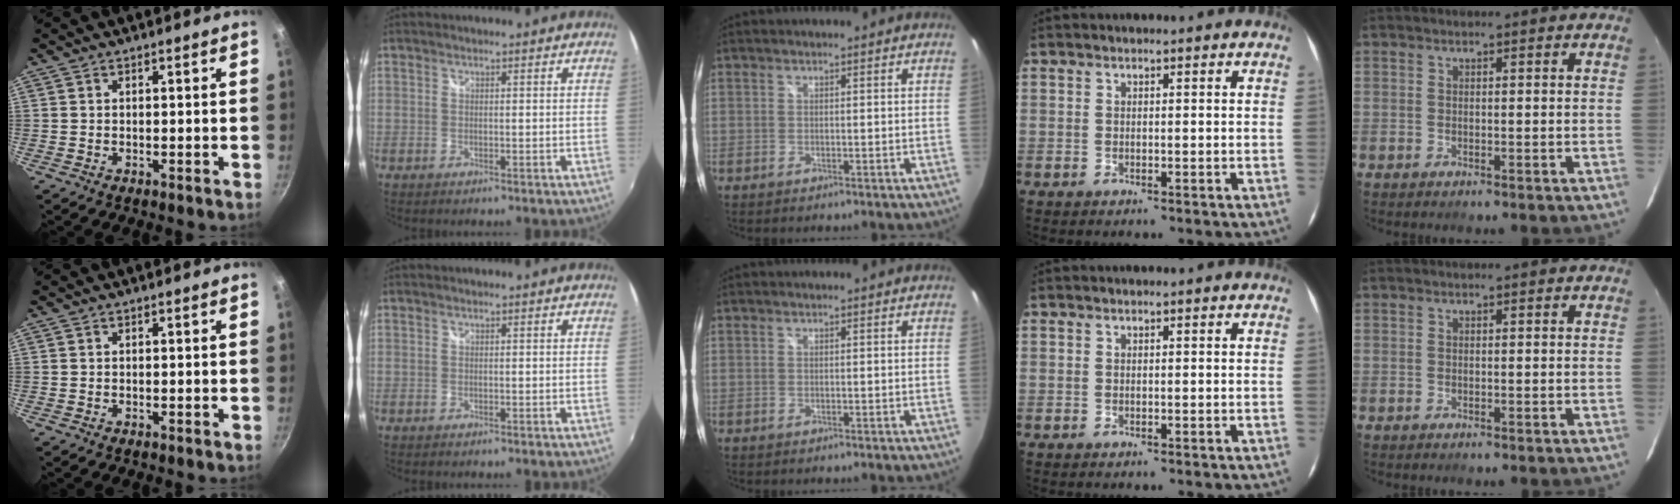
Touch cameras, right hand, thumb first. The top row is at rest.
{}